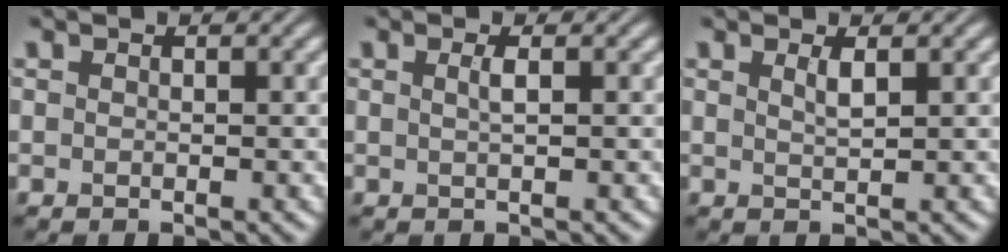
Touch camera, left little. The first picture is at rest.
{"total": 1.2, "force": [0.3, 0.3, 1.1], "torque": [-0.018, 0.004, 0.003]}
{"total": 1.3, "force": [0.7, 0.3, 1.1], "torque": [-0.017, 0.001, 0.011]}